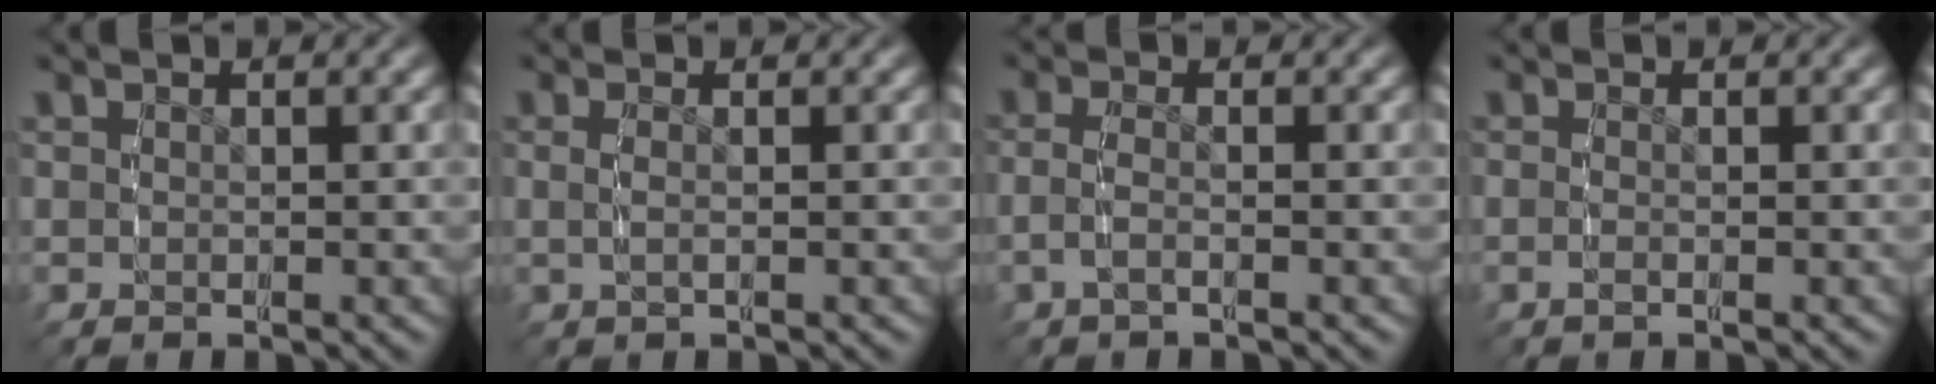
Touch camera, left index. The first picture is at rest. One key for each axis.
{"total": 1.2, "fx": 0.0, "fy": 0.5, "fz": 1.1, "tx": -0.027, "ty": 0.000, "tz": -0.001}
{"total": 2.2, "fx": -0.8, "fy": 1.1, "fz": 1.7, "tx": -0.046, "ty": -0.005, "tz": -0.015}
{"total": 1.0, "fx": -0.7, "fy": 0.1, "fz": 0.7, "tx": -0.020, "ty": -0.007, "tz": -0.011}